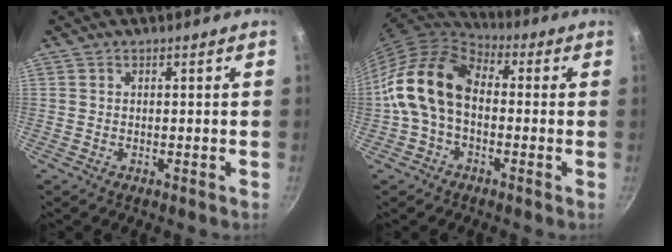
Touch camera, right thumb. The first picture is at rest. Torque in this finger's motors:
{"motor_torque": [1.79, 3.22, 1.14, -0.97, 0.59]}